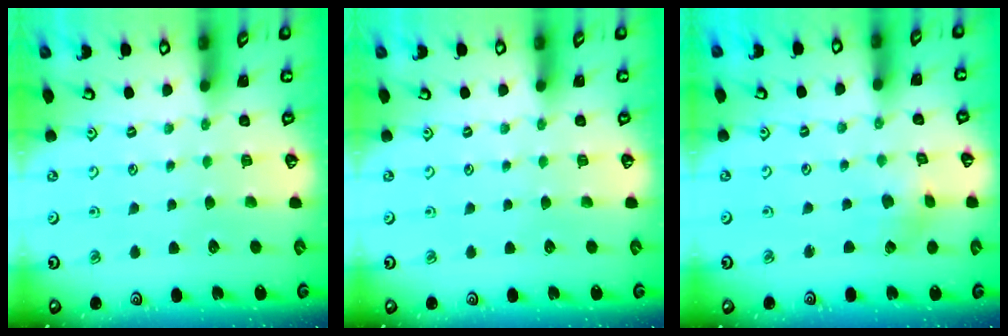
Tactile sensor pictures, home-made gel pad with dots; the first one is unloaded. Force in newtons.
{"total": 0.0}
{"total": 2.3, "press": 2.3, "slide": 0.3}